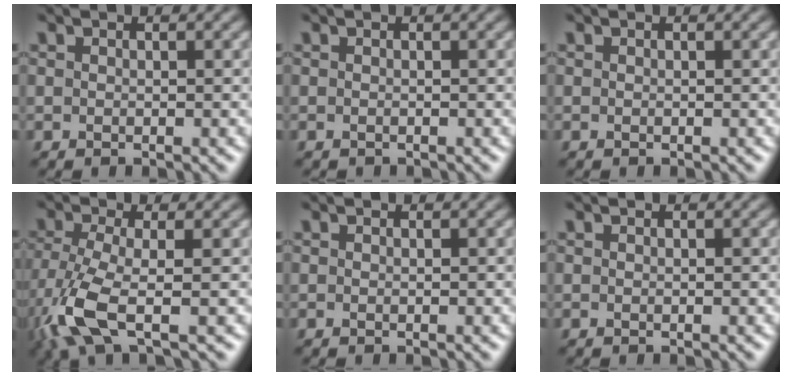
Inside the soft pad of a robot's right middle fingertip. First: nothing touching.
{"total": 0.7, "force": [-0.7, 0.1, 0.2], "torque": [-0.002, -0.007, -0.012]}
{"total": 0.0}
{"total": 6.3, "force": [-2.8, 1.9, 5.3], "torque": [-0.140, -0.018, -0.065]}
{"total": 0.0}
{"total": 0.0}